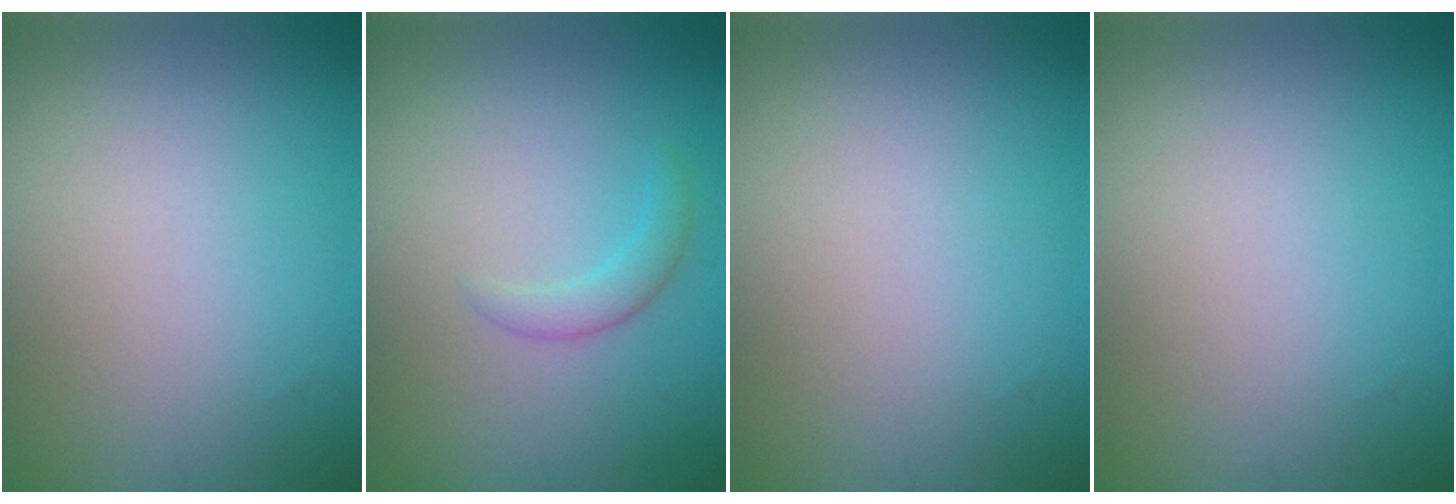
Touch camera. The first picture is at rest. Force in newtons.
{"total": 1.5, "press": 1.5, "slide": 0.1}
{"total": 0.0}
{"total": 0.0}